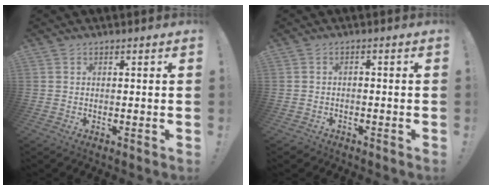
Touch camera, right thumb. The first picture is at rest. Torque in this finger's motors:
{"motor_torque": [-0.29, -0.33, 0.09, -0.06, 0.01]}